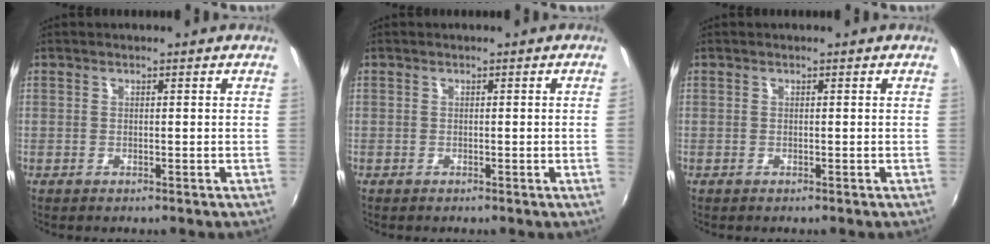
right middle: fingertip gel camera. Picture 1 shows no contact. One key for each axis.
{"total": 0.7, "fx": 0.0, "fy": -0.4, "fz": 0.6, "tx": -0.004, "ty": -0.003, "tz": 0.000}
{"total": 0.0}